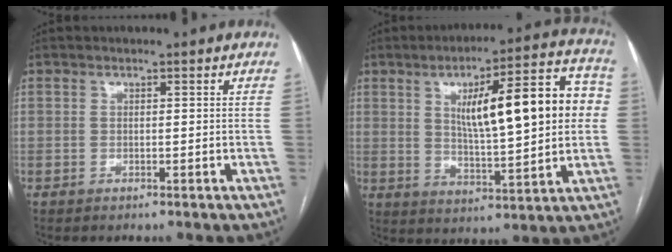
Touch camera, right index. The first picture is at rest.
{"total": 18.0, "force": [3.3, 3.9, 17.3], "torque": [-0.254, 0.031, 0.053]}